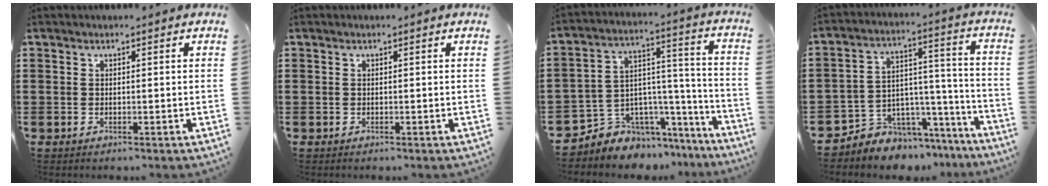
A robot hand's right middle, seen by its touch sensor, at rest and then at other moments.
{"total": 0.0}
{"total": 5.7, "force": [-4.5, 3.5, -0.7], "torque": [-0.002, -0.002, -0.081]}
{"total": 5.6, "force": [-4.9, 2.7, -0.6], "torque": [0.001, 0.005, -0.095]}